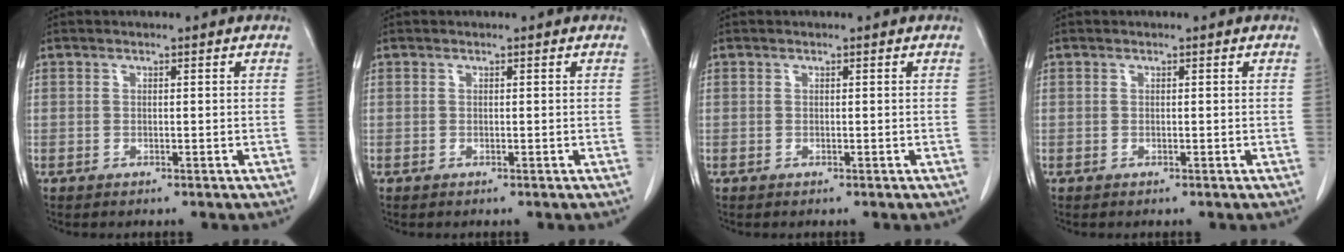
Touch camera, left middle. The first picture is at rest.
{"total": 0.0}
{"total": 0.0}
{"total": 0.0}